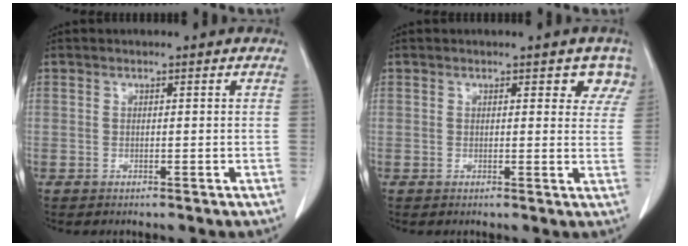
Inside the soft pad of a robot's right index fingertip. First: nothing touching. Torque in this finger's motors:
{"motor_torque": [0.08, 0.15, 0.02, 0.00]}